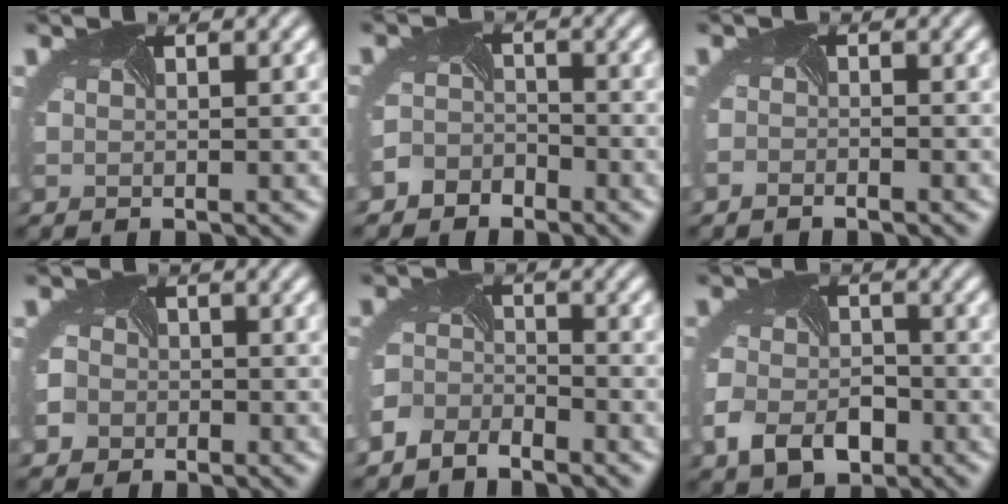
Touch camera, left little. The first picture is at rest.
{"total": 2.8, "force": [-2.4, 1.5, 0.0], "torque": [-0.002, -0.005, -0.053]}
{"total": 1.0, "force": [-1.0, 0.2, 0.2], "torque": [-0.009, -0.009, -0.020]}
{"total": 3.7, "force": [-2.1, 3.0, 0.7], "torque": [-0.001, -0.011, -0.039]}
{"total": 3.5, "force": [-3.0, 1.6, 0.7], "torque": [-0.020, -0.007, -0.070]}
{"total": 5.0, "force": [-2.4, 3.3, 2.9], "torque": [-0.065, -0.023, -0.045]}